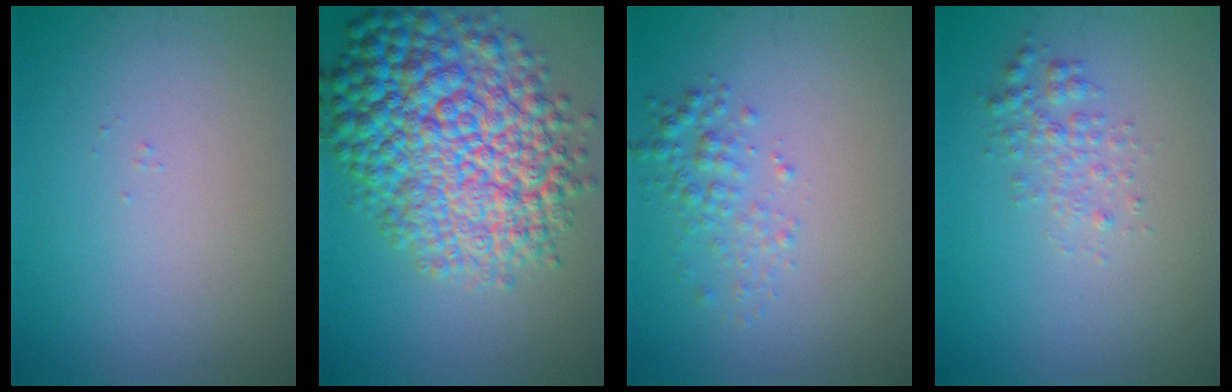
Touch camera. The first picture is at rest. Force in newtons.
{"total": 13.1, "press": 13.1, "slide": 0.3}
{"total": 2.0, "press": 2.0, "slide": 0.1}
{"total": 1.8, "press": 1.8, "slide": 0.0}